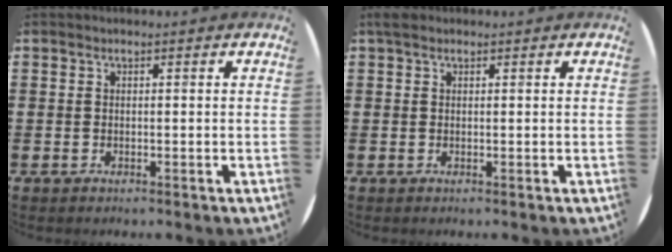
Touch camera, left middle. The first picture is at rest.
{"total": 0.9, "force": [0.7, 0.5, 0.3], "torque": [0.000, 0.003, 0.011]}